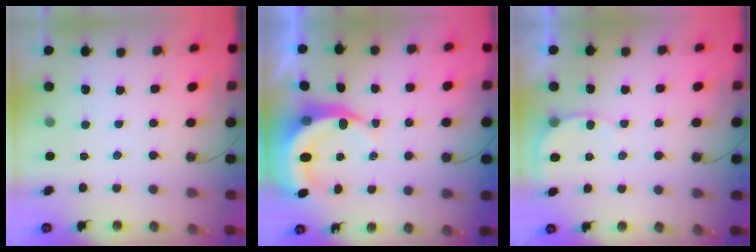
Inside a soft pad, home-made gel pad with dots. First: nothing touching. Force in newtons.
{"total": 9.0, "press": 8.8, "slide": 1.5}
{"total": 4.9, "press": 4.9, "slide": 0.5}